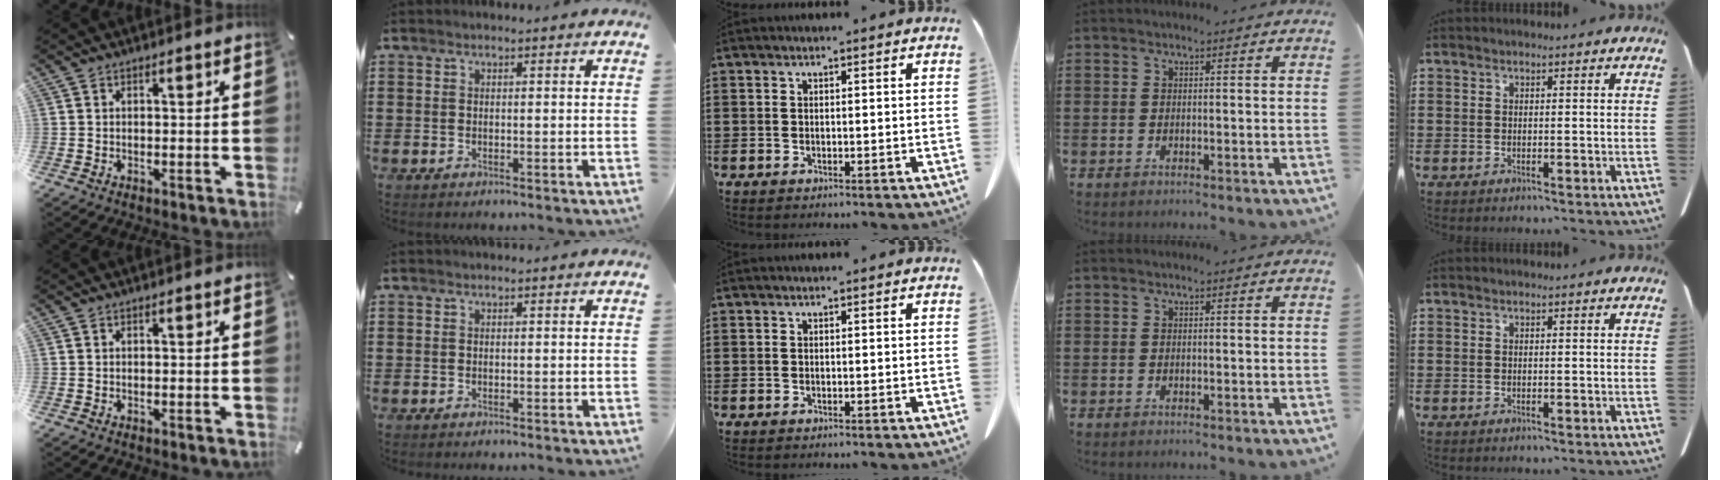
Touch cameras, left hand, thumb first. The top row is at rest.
{}